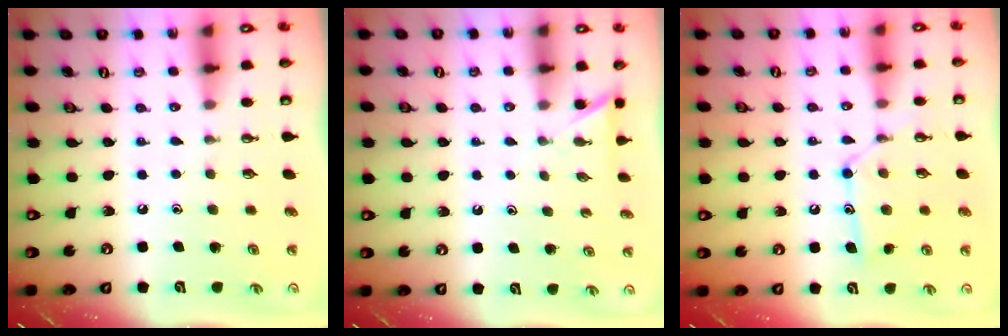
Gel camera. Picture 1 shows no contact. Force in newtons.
{"total": 2.3, "press": 2.3, "slide": 0.2}
{"total": 12.9, "press": 12.9, "slide": 1.0}